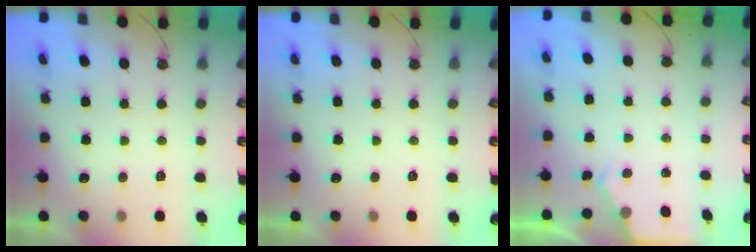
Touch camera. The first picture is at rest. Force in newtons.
{"total": 0.0}
{"total": 2.3, "press": 2.3, "slide": 0.3}